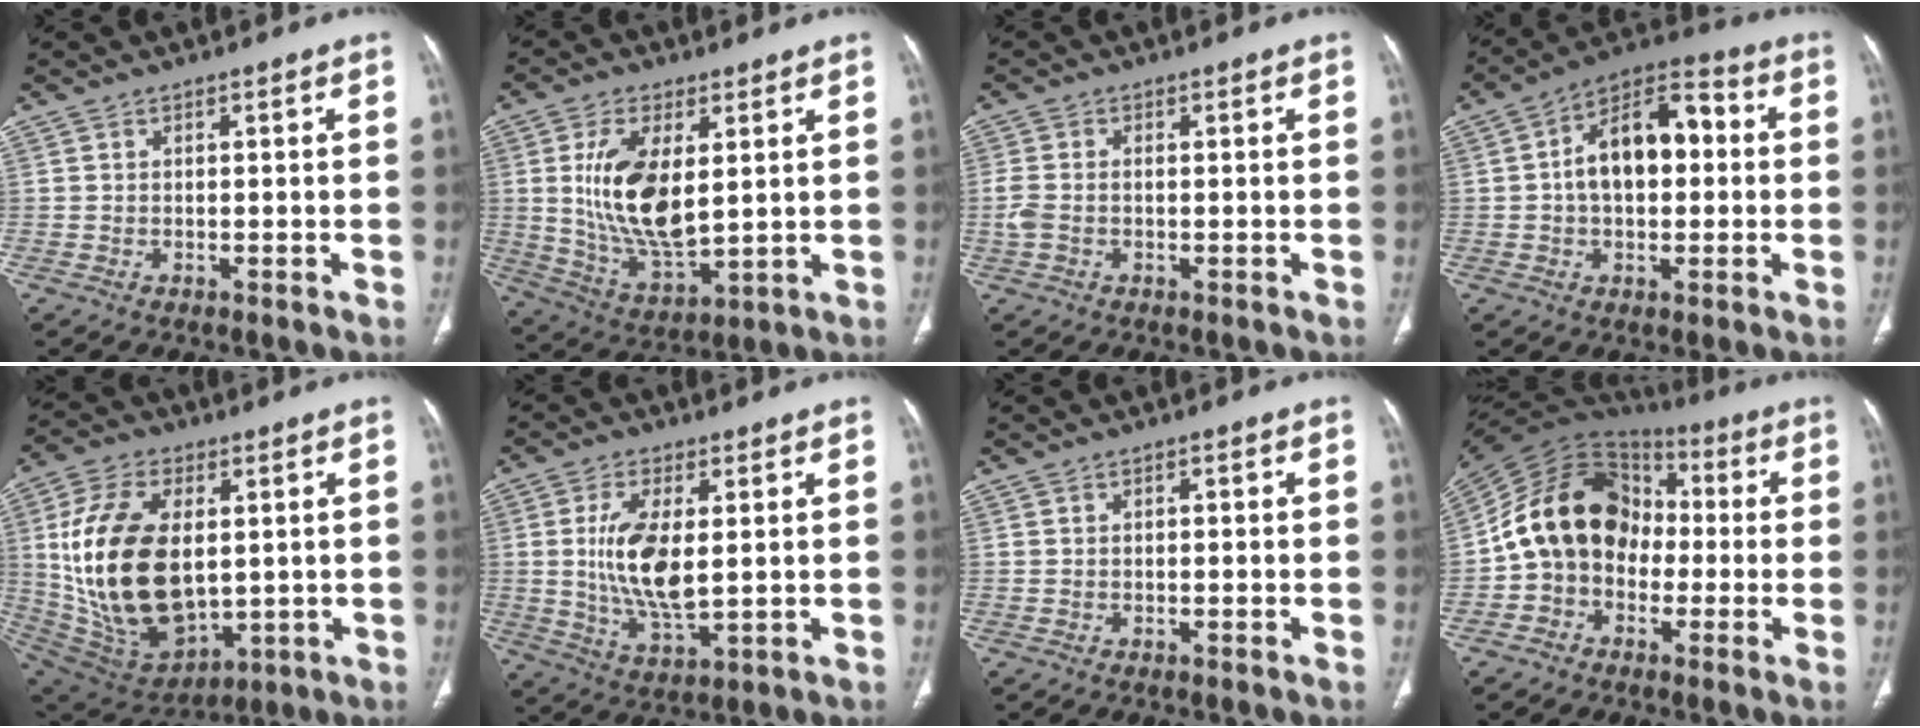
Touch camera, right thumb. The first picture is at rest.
{"total": 15.0, "force": [2.8, 7.4, 12.8], "torque": [-0.237, -0.025, 0.064]}
{"total": 3.3, "force": [-0.5, 2.1, 2.5], "torque": [-0.075, 0.007, -0.011]}
{"total": 14.6, "force": [1.1, 8.6, 11.7], "torque": [-0.167, 0.039, 0.008]}
{"total": 24.2, "force": [2.1, 14.2, 19.4], "torque": [-0.367, -0.018, 0.061]}
{"total": 11.9, "force": [1.1, 5.2, 10.7], "torque": [-0.209, -0.020, 0.029]}
{"total": 0.6, "force": [0.0, 0.3, 0.4], "torque": [-0.007, 0.001, -0.001]}
{"total": 16.4, "force": [-1.5, 13.1, 9.8], "torque": [-0.143, 0.048, -0.039]}